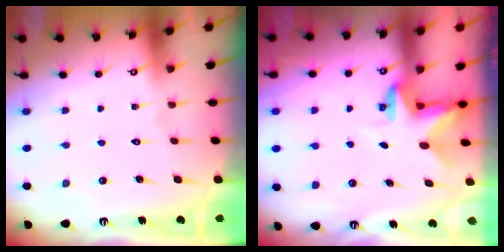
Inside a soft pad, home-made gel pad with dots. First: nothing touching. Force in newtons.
{"total": 2.8, "press": 2.8, "slide": 0.2}